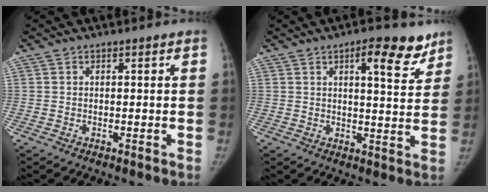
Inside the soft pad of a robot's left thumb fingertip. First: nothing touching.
{"total": 8.8, "force": [5.4, 3.0, 6.3], "torque": [-0.063, -0.028, 0.073]}